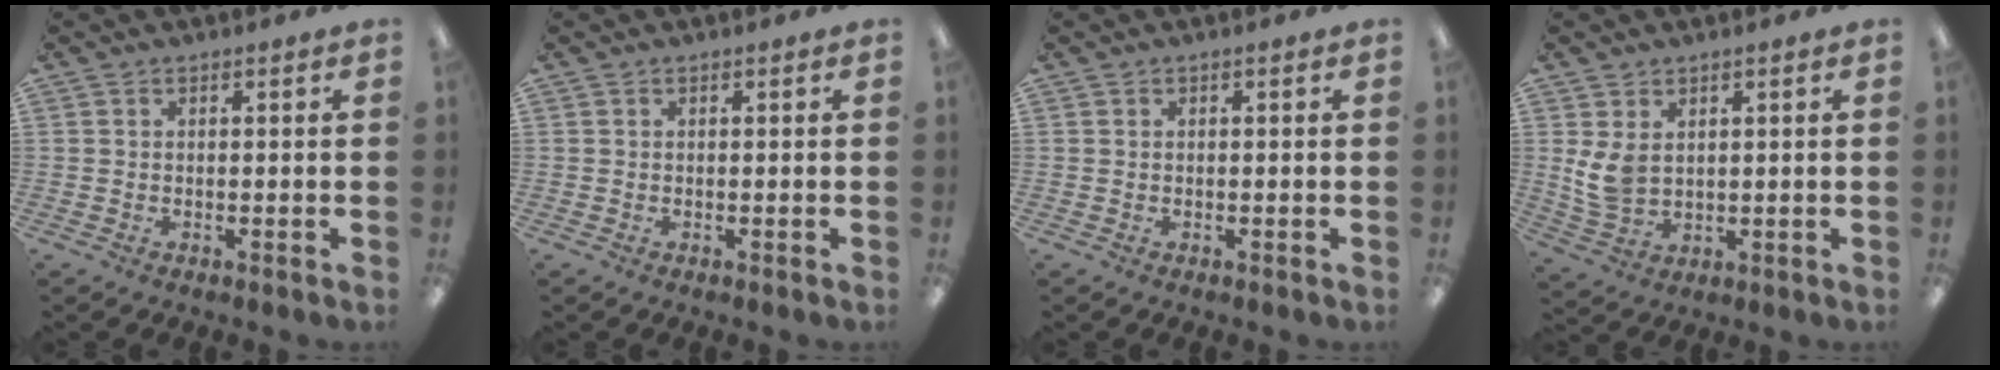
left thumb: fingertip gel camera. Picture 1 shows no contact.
{"total": 0.0}
{"total": 0.0}
{"total": 6.4, "force": [2.1, 4.1, 4.4], "torque": [-0.106, -0.007, 0.040]}